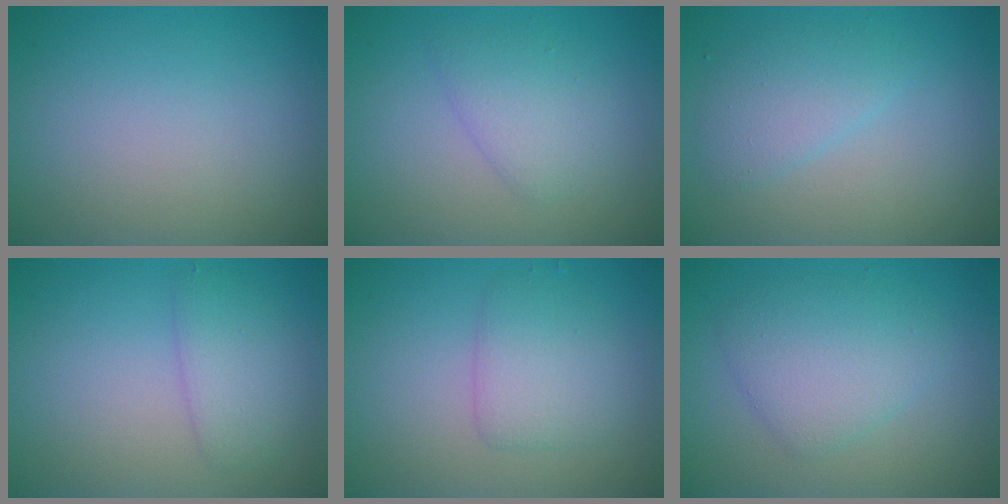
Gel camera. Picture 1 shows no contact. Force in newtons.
{"total": 2.4, "press": 2.4, "slide": 0.2}
{"total": 2.5, "press": 2.5, "slide": 0.1}
{"total": 2.7, "press": 2.7, "slide": 0.1}
{"total": 2.9, "press": 2.9, "slide": 0.0}
{"total": 3.8, "press": 3.8, "slide": 0.1}